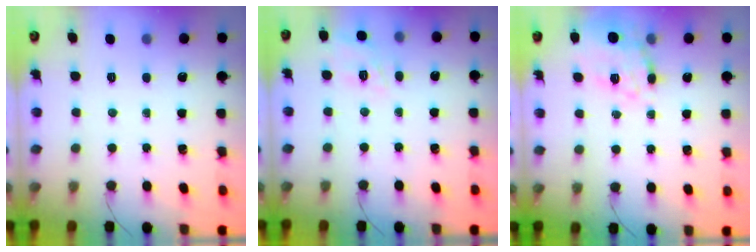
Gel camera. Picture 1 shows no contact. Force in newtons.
{"total": 3.5, "press": 3.2, "slide": 1.4}
{"total": 15.9, "press": 15.5, "slide": 3.3}